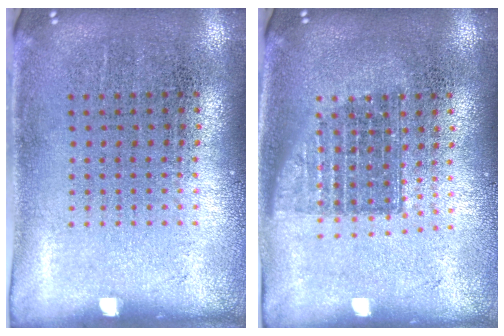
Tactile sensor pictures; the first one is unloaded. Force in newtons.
{"total": 1.3, "press": 1.1, "slide": 0.8}